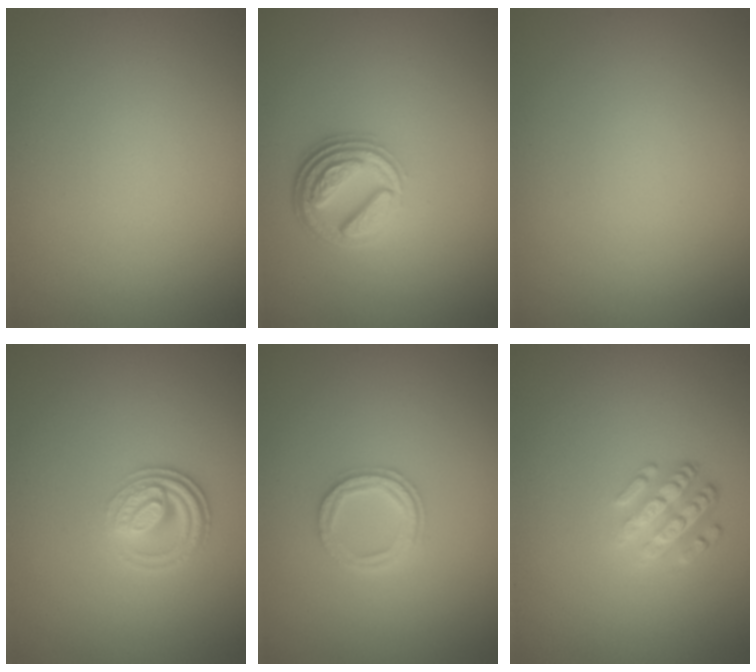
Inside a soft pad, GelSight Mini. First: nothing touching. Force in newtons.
{"total": 4.6, "press": 3.4, "slide": 3.0}
{"total": 0.0}
{"total": 2.8, "press": 2.5, "slide": 1.4}
{"total": 2.4, "press": 2.4, "slide": 0.4}
{"total": 3.6, "press": 2.6, "slide": 2.5}